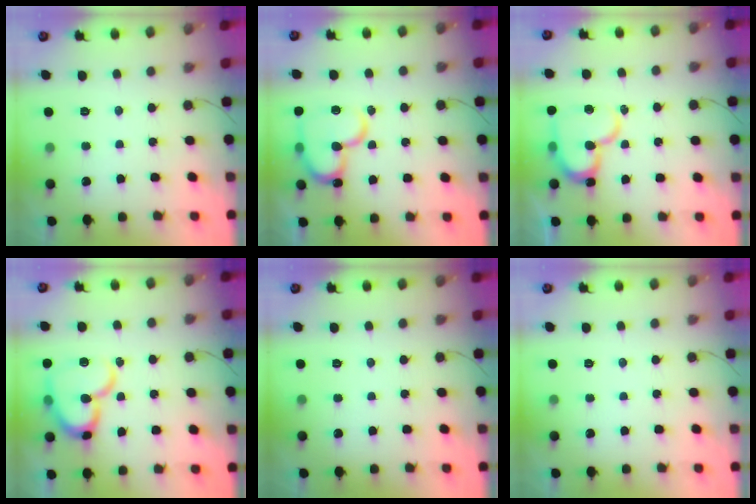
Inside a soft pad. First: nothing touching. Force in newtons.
{"total": 17.1, "press": 17.1, "slide": 1.4}
{"total": 15.6, "press": 15.5, "slide": 1.2}
{"total": 16.1, "press": 16.1, "slide": 1.5}
{"total": 0.0}
{"total": 0.0}